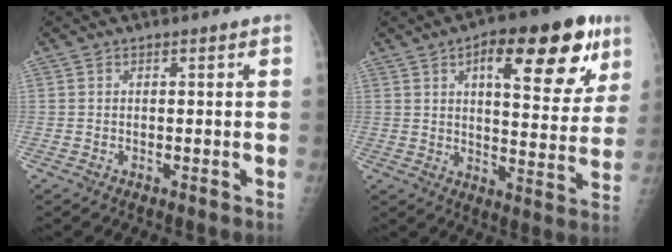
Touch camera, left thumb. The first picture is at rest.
{"total": 20.4, "force": [9.5, 7.9, 16.2], "torque": [-0.183, -0.017, 0.131]}